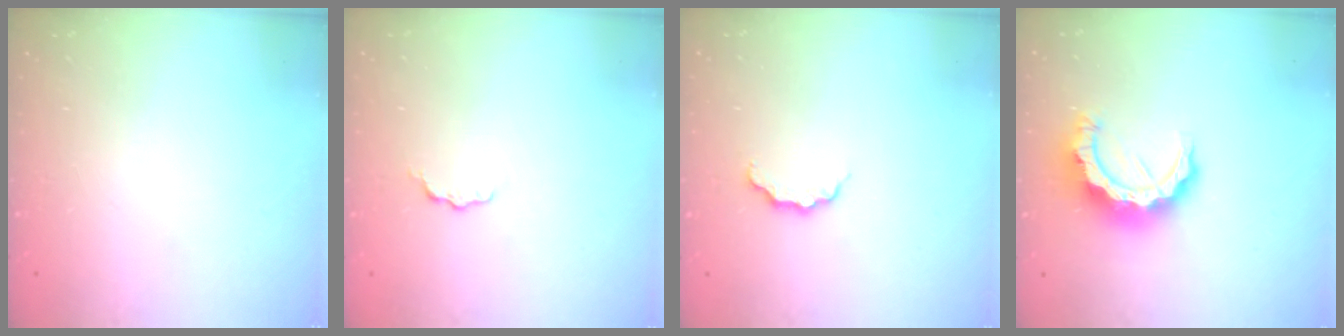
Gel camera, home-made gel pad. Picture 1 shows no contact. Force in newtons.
{"total": 3.1, "press": 3.1, "slide": 0.2}
{"total": 3.9, "press": 3.9, "slide": 0.5}
{"total": 11.8, "press": 11.7, "slide": 0.9}